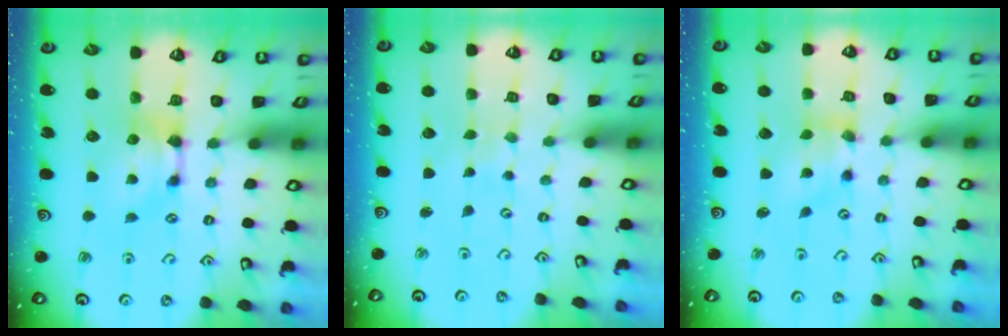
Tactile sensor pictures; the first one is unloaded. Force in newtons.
{"total": 6.4, "press": 6.4, "slide": 0.3}
{"total": 2.3, "press": 2.0, "slide": 1.2}